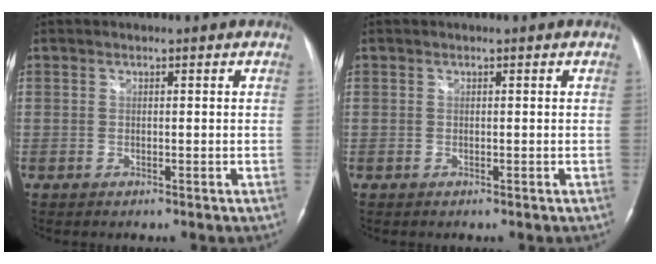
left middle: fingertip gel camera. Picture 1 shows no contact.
{"total": 0.0}